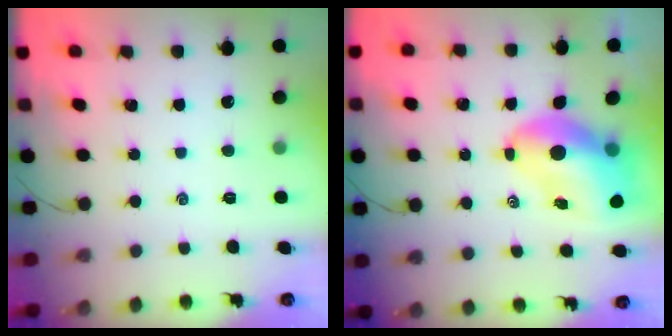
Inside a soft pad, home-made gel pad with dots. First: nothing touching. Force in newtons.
{"total": 9.9, "press": 9.5, "slide": 2.8}